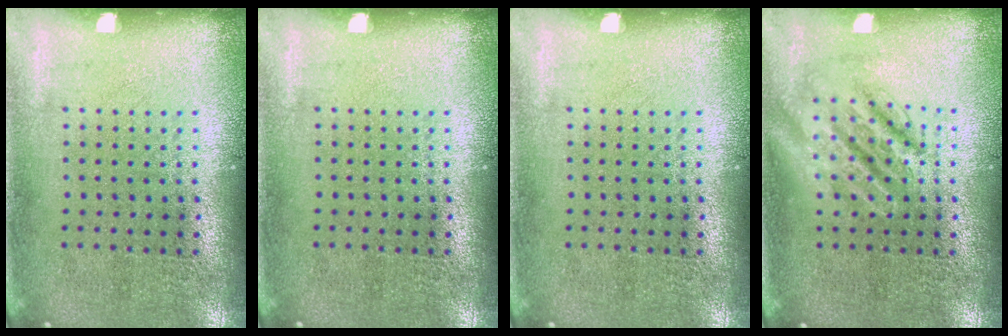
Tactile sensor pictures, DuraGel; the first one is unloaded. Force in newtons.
{"total": 0.0}
{"total": 0.0}
{"total": 2.8, "press": 2.8, "slide": 0.3}